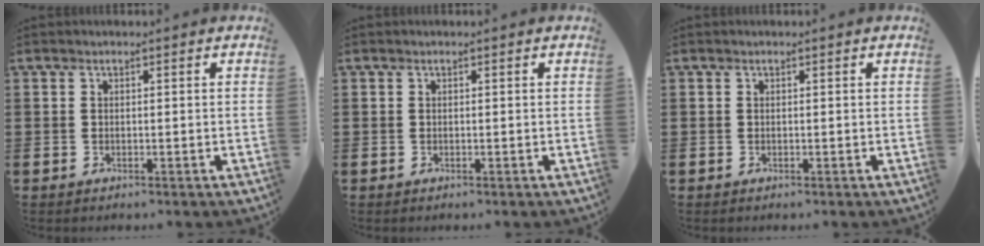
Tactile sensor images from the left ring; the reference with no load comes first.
{"total": 0.0}
{"total": 0.0}